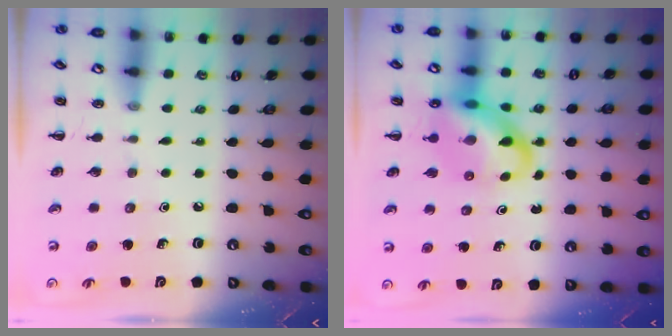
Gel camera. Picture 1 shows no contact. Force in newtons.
{"total": 12.5, "press": 11.9, "slide": 3.5}